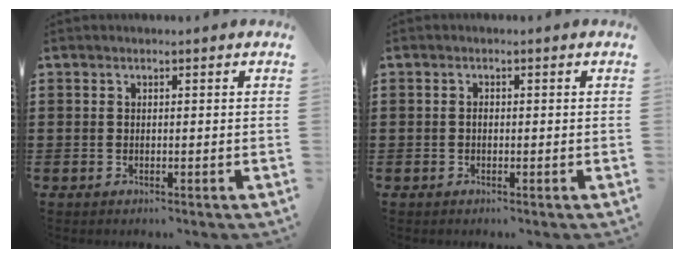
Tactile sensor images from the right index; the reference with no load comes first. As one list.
[{"total": 0.7, "force": [-0.1, 0.4, 0.5], "torque": [-0.013, -0.001, -0.002]}]